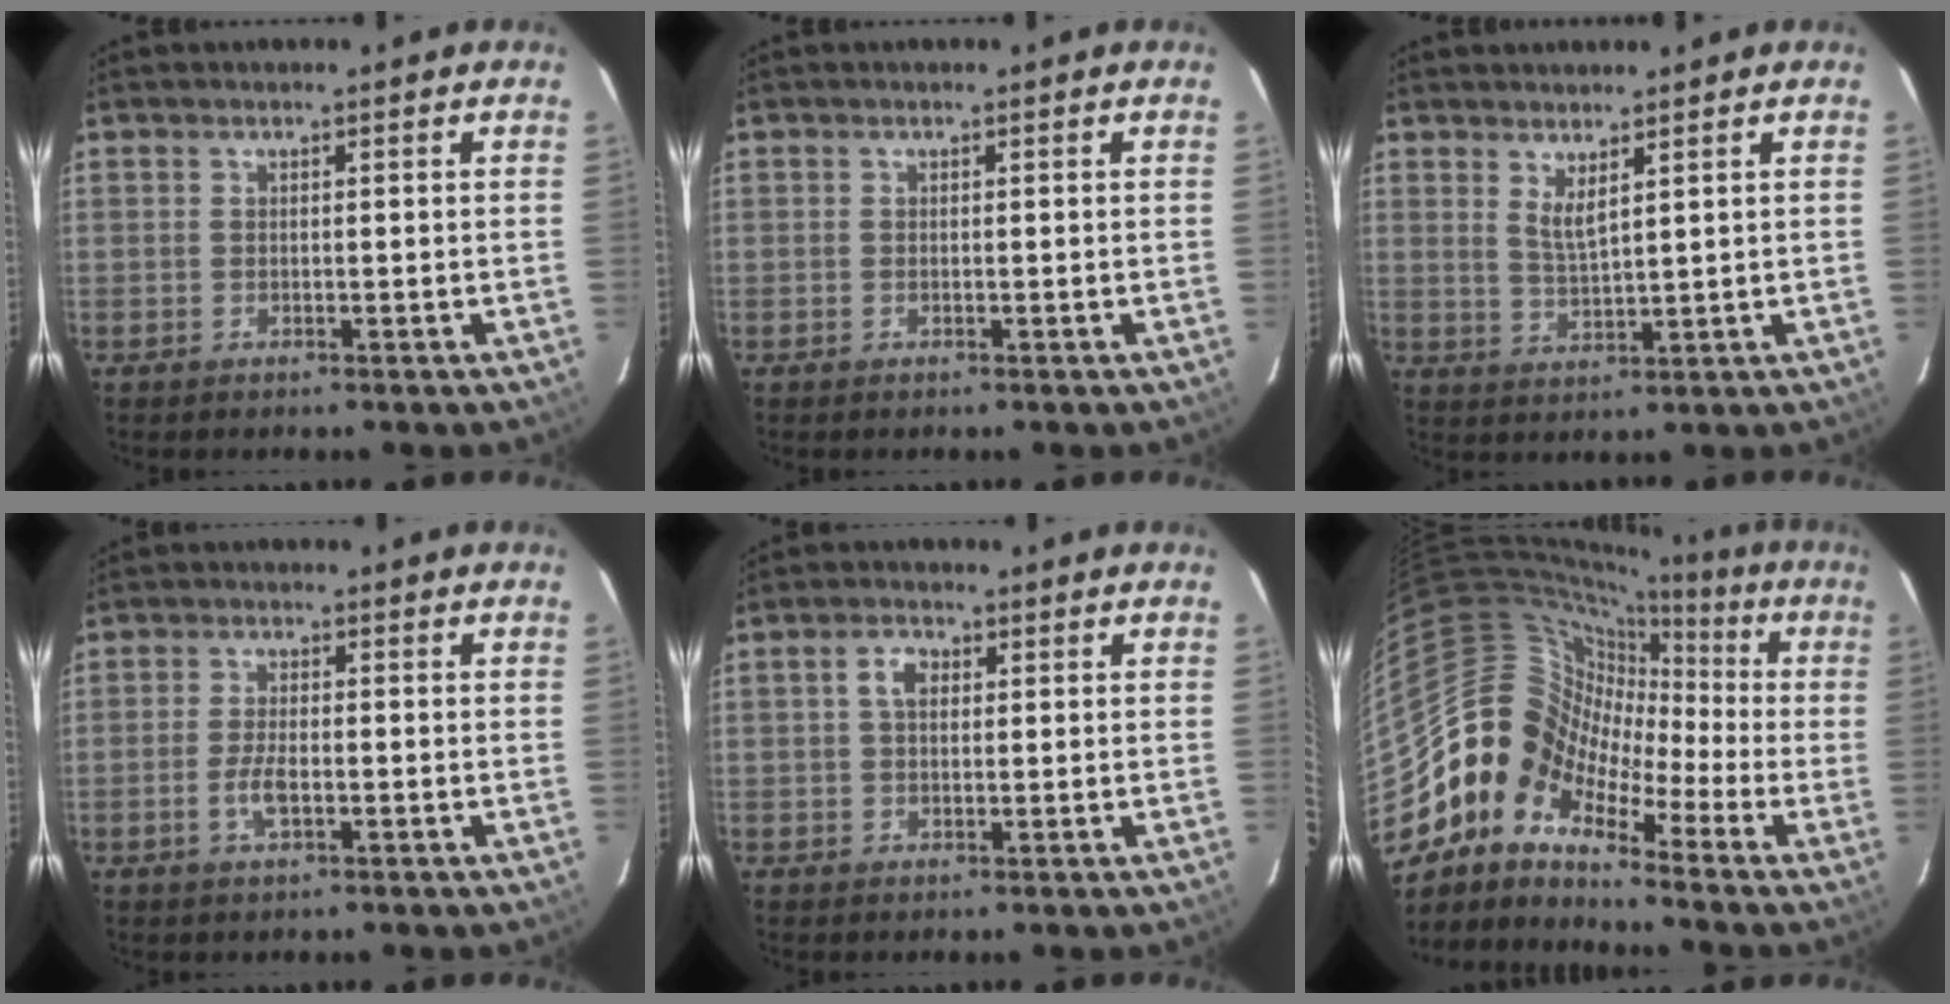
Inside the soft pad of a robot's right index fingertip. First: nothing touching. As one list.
[{"total": 0.0}, {"total": 3.5, "force": [2.3, 0.5, 2.6], "torque": [-0.049, -0.008, 0.042]}, {"total": 4.0, "force": [-1.5, 1.4, 3.4], "torque": [-0.072, -0.001, -0.028]}, {"total": 3.2, "force": [0.7, 2.1, 2.3], "torque": [-0.042, 0.012, 0.013]}, {"total": 10.8, "force": [-5.9, 8.4, 3.2], "torque": [-0.059, 0.032, -0.150]}]